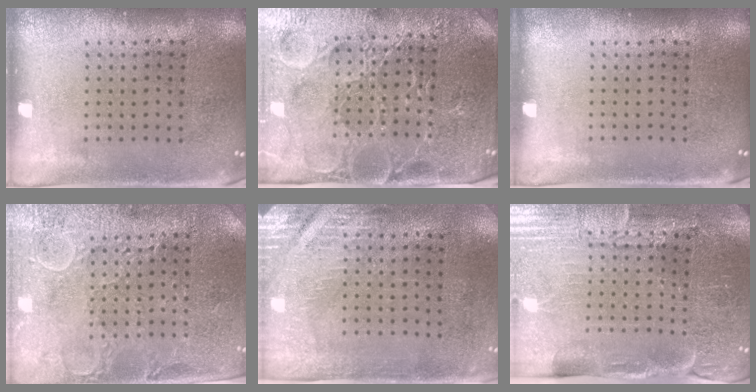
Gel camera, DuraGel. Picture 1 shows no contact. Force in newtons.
{"total": 4.8, "press": 4.5, "slide": 1.7}
{"total": 0.0}
{"total": 2.9, "press": 2.8, "slide": 0.4}
{"total": 2.9, "press": 2.5, "slide": 1.4}
{"total": 3.7, "press": 3.6, "slide": 0.4}